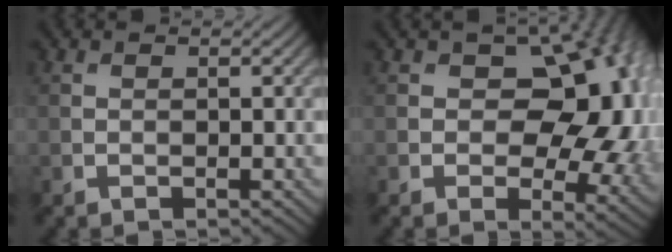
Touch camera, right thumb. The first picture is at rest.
{"total": 14.4, "force": [1.6, 9.2, 11.0], "torque": [-0.121, -0.015, 0.037]}